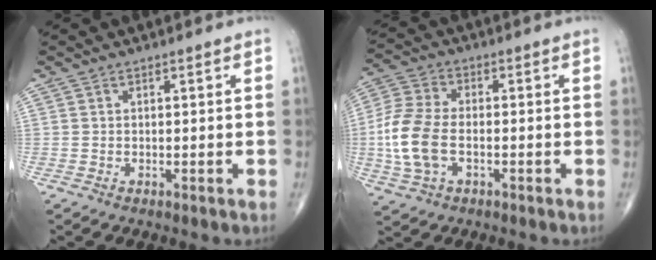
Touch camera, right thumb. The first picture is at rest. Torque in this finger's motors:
{"motor_torque": [-0.50, 0.53, 1.02, -0.01, 0.33]}